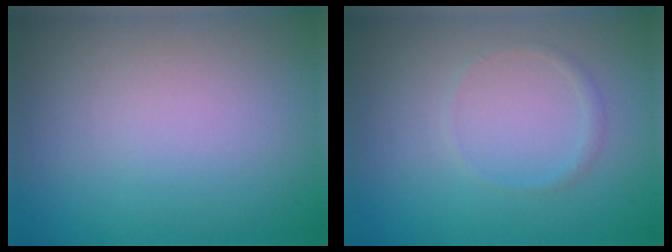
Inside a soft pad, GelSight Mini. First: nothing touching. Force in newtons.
{"total": 0.7, "press": 0.7, "slide": 0.0}